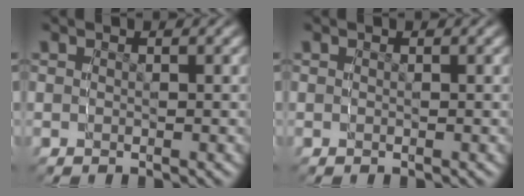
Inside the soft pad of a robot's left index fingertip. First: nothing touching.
{"total": 0.0}